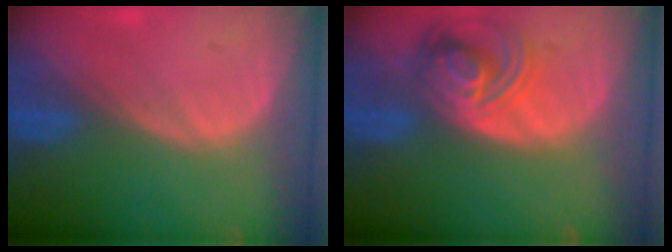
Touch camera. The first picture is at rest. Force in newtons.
{"total": 7.5, "press": 6.7, "slide": 3.5}